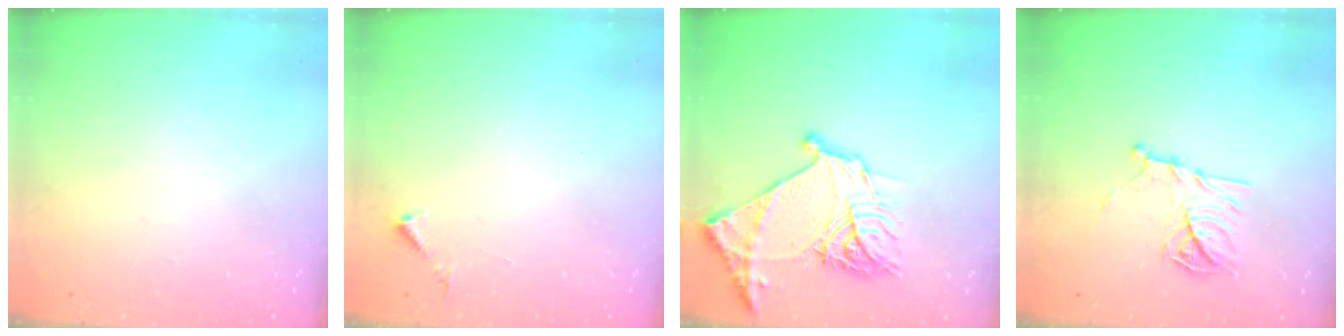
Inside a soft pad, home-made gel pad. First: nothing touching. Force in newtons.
{"total": 3.3, "press": 3.2, "slide": 0.4}
{"total": 19.4, "press": 19.3, "slide": 2.0}
{"total": 11.7, "press": 11.7, "slide": 0.4}